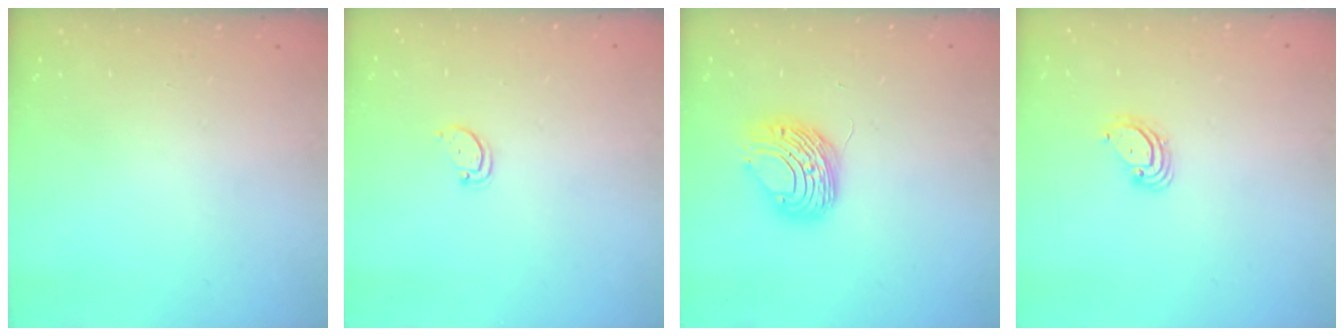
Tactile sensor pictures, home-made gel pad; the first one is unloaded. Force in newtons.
{"total": 2.6, "press": 2.5, "slide": 0.4}
{"total": 8.8, "press": 8.7, "slide": 0.5}
{"total": 3.7, "press": 3.7, "slide": 0.2}